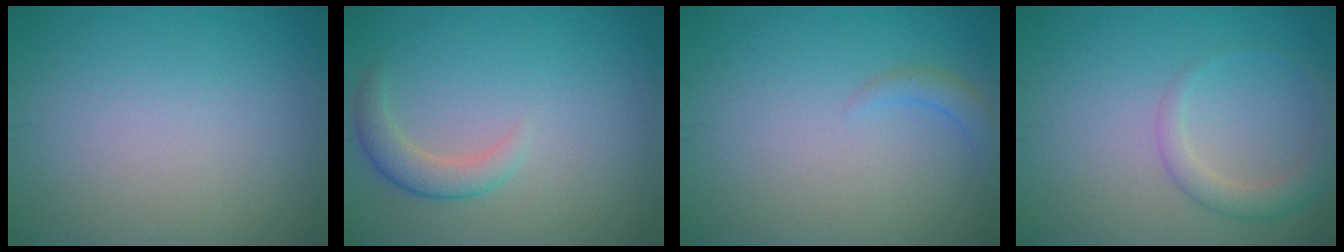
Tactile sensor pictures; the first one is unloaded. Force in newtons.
{"total": 2.5, "press": 2.5, "slide": 0.3}
{"total": 1.4, "press": 1.4, "slide": 0.2}
{"total": 2.5, "press": 2.5, "slide": 0.1}